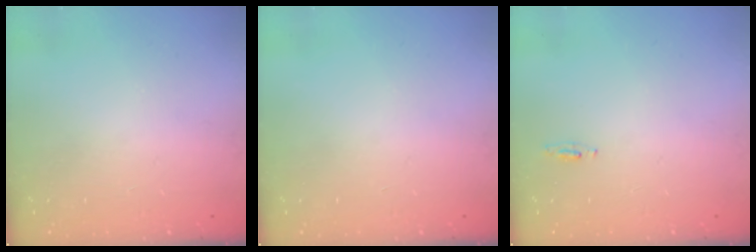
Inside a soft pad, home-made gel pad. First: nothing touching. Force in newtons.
{"total": 0.0}
{"total": 3.9, "press": 2.9, "slide": 2.6}